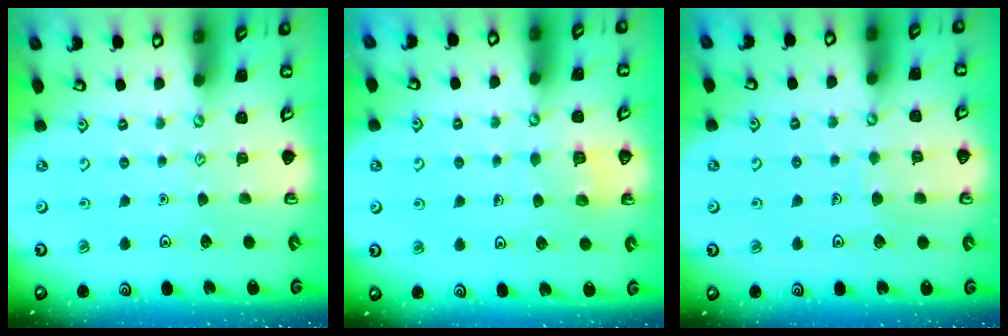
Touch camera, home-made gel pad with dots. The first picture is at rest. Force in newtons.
{"total": 2.6, "press": 2.6, "slide": 0.1}
{"total": 3.3, "press": 3.3, "slide": 0.3}